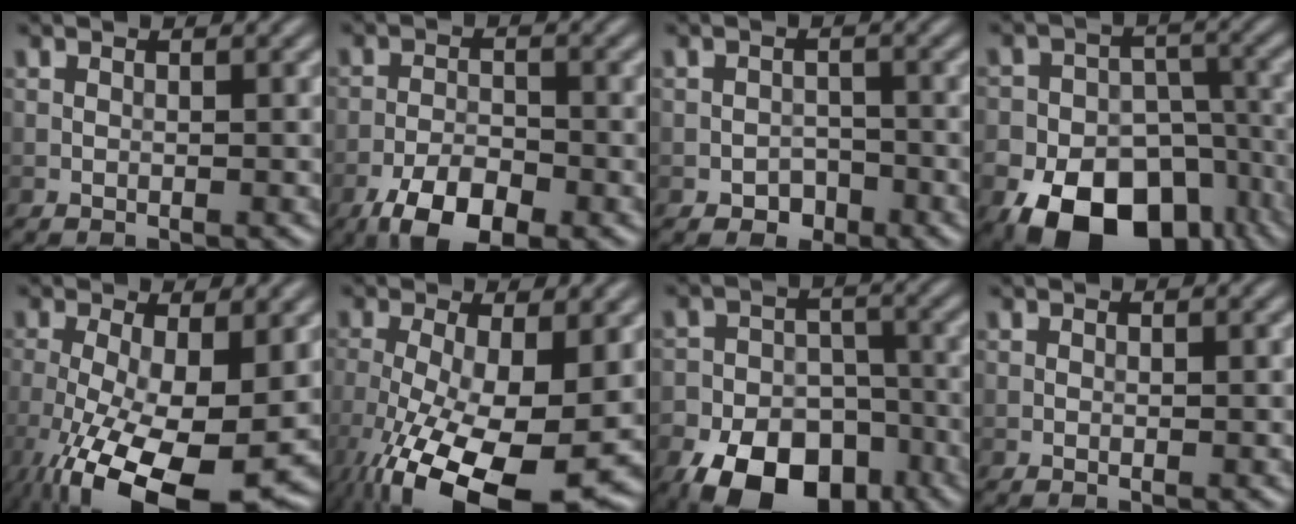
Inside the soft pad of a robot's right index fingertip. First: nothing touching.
{"total": 6.1, "force": [-3.7, 2.6, 4.1], "torque": [-0.072, -0.003, -0.069]}
{"total": 1.9, "force": [-1.2, 1.4, 0.6], "torque": [-0.001, 0.002, -0.022]}
{"total": 15.9, "force": [-8.8, 11.1, 7.2], "torque": [-0.130, -0.043, -0.138]}
{"total": 13.5, "force": [-4.9, 5.0, 11.6], "torque": [-0.201, -0.037, -0.073]}
{"total": 14.9, "force": [-5.8, 5.5, 12.5], "torque": [-0.224, -0.042, -0.084]}
{"total": 12.6, "force": [-7.8, 8.0, 5.8], "torque": [-0.104, -0.027, -0.119]}
{"total": 0.0}